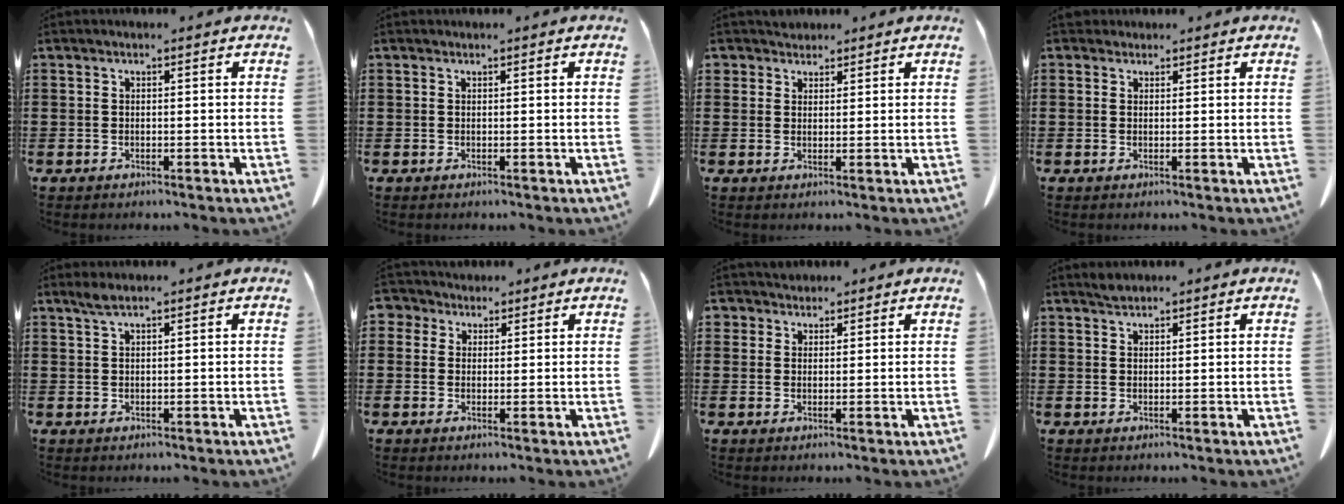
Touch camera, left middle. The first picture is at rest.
{"total": 0.0}
{"total": 2.4, "force": [2.0, 1.3, 0.0], "torque": [0.002, 0.003, 0.037]}
{"total": 1.2, "force": [1.0, 0.7, 0.0], "torque": [-0.004, 0.005, 0.021]}
{"total": 1.7, "force": [1.2, 0.2, 1.3], "torque": [-0.028, 0.002, 0.021]}
{"total": 3.1, "force": [2.0, 2.4, 0.6], "torque": [-0.017, 0.010, 0.035]}
{"total": 2.2, "force": [1.8, 1.3, 0.0], "torque": [-0.007, 0.006, 0.035]}
{"total": 1.2, "force": [1.1, 0.3, 0.3], "torque": [-0.010, 0.001, 0.022]}